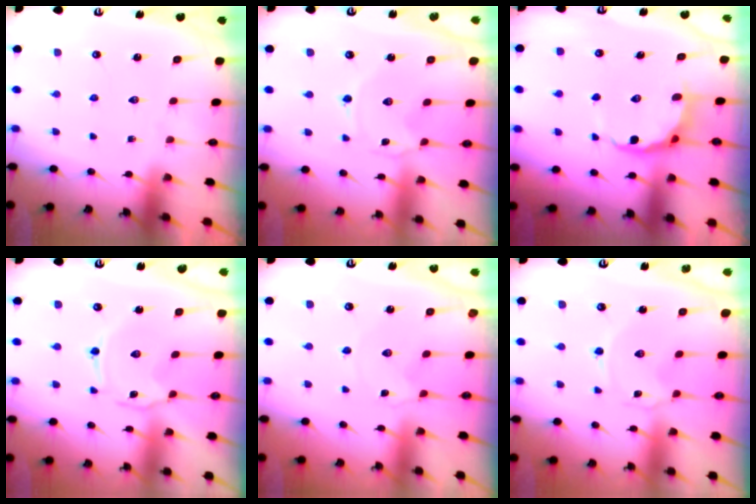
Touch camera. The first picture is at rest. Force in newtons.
{"total": 0.0}
{"total": 6.8, "press": 6.3, "slide": 2.5}
{"total": 1.3, "press": 1.3, "slide": 0.3}
{"total": 1.4, "press": 1.4, "slide": 0.2}
{"total": 0.0}